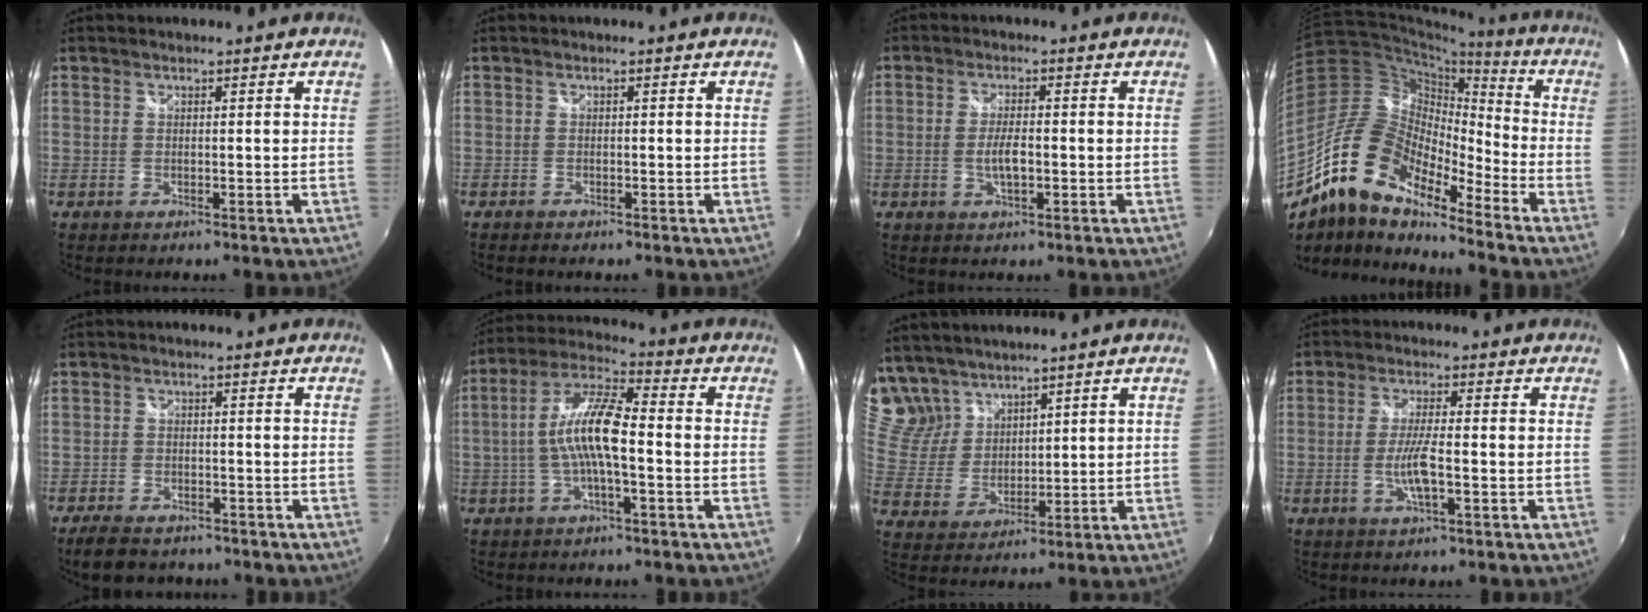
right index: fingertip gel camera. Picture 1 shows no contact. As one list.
[{"total": 0.8, "force": [-0.7, 0.3, 0.1], "torque": [-0.007, -0.003, -0.015]}, {"total": 3.8, "force": [-0.9, 1.3, 3.5], "torque": [-0.068, -0.003, -0.016]}, {"total": 17.4, "force": [-12.5, 6.1, 10.5], "torque": [-0.180, -0.005, -0.252]}, {"total": 7.6, "force": [-6.1, 3.5, 2.9], "torque": [-0.080, -0.004, -0.099]}, {"total": 10.8, "force": [-1.7, 2.3, 10.4], "torque": [-0.213, 0.013, -0.034]}, {"total": 11.4, "force": [9.6, 5.8, 2.2], "torque": [-0.056, 0.016, 0.210]}, {"total": 5.4, "force": [-1.6, 0.5, 5.2], "torque": [-0.102, -0.006, -0.031]}]